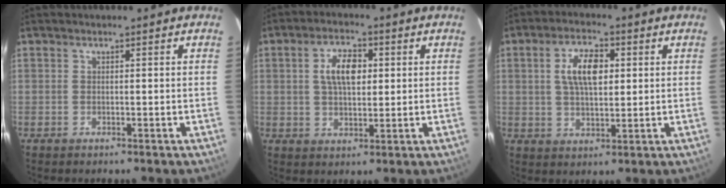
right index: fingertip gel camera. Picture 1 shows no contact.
{"total": 7.0, "force": [1.5, 3.7, 5.8], "torque": [-0.104, 0.013, 0.028]}
{"total": 8.0, "force": [1.8, 3.8, 6.8], "torque": [-0.125, 0.012, 0.035]}